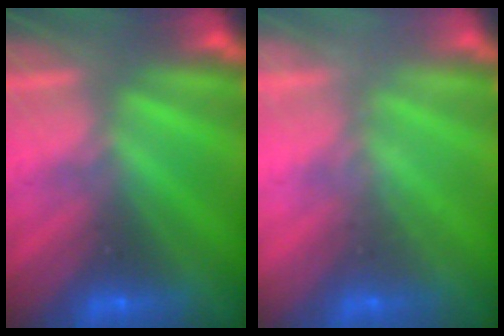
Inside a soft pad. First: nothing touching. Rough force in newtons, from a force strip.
{"total": 2.1}